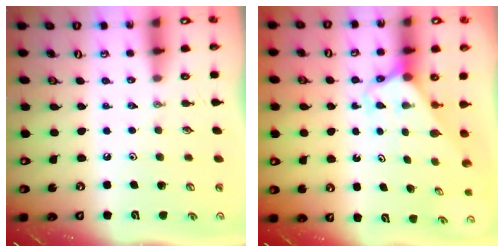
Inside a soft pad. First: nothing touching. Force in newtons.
{"total": 2.4, "press": 2.4, "slide": 0.2}